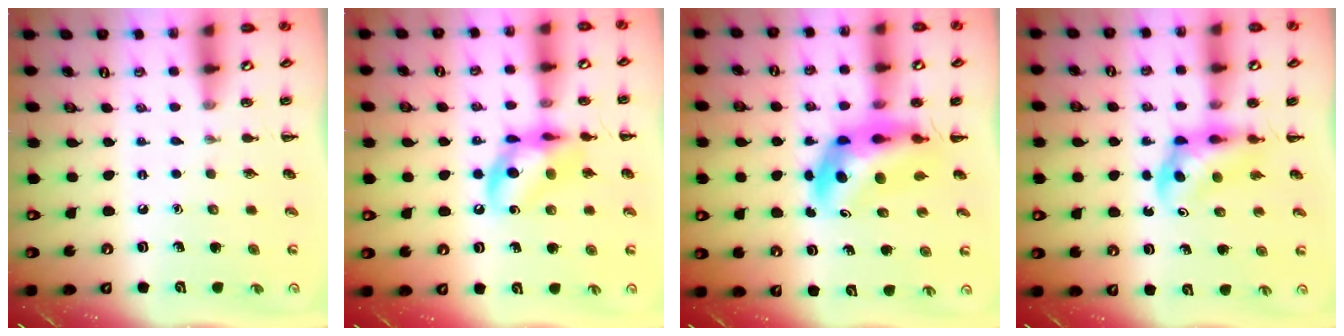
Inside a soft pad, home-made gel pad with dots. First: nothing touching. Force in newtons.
{"total": 12.4, "press": 12.1, "slide": 2.7}
{"total": 9.4, "press": 8.9, "slide": 3.1}
{"total": 5.3, "press": 5.2, "slide": 0.9}